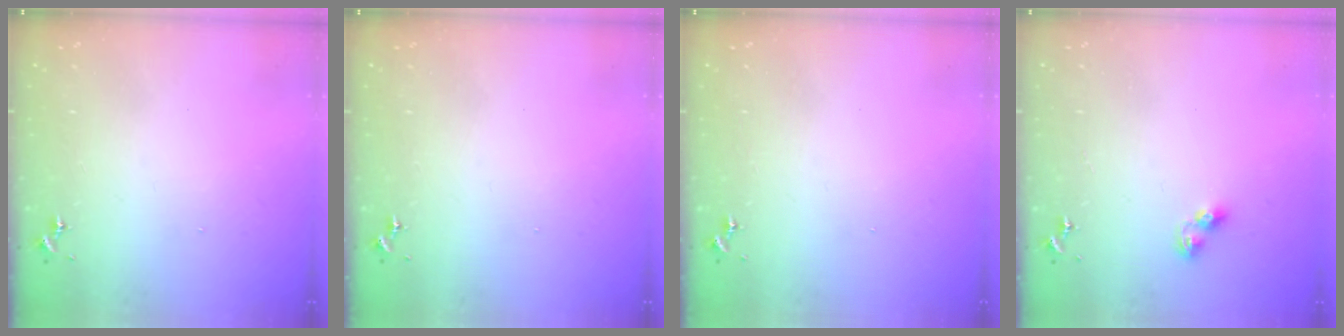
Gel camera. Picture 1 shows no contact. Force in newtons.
{"total": 0.0}
{"total": 0.0}
{"total": 5.7, "press": 5.7, "slide": 0.5}